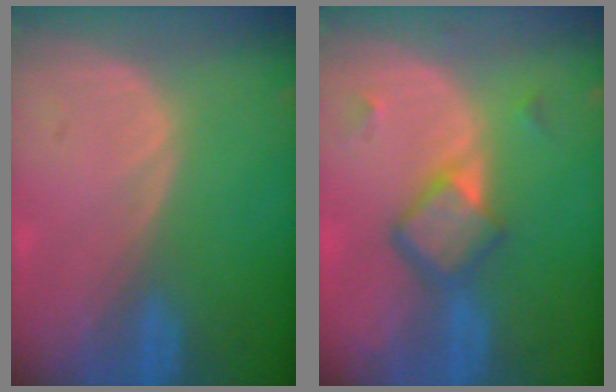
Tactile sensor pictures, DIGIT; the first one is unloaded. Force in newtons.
{"total": 5.9, "press": 5.1, "slide": 2.9}